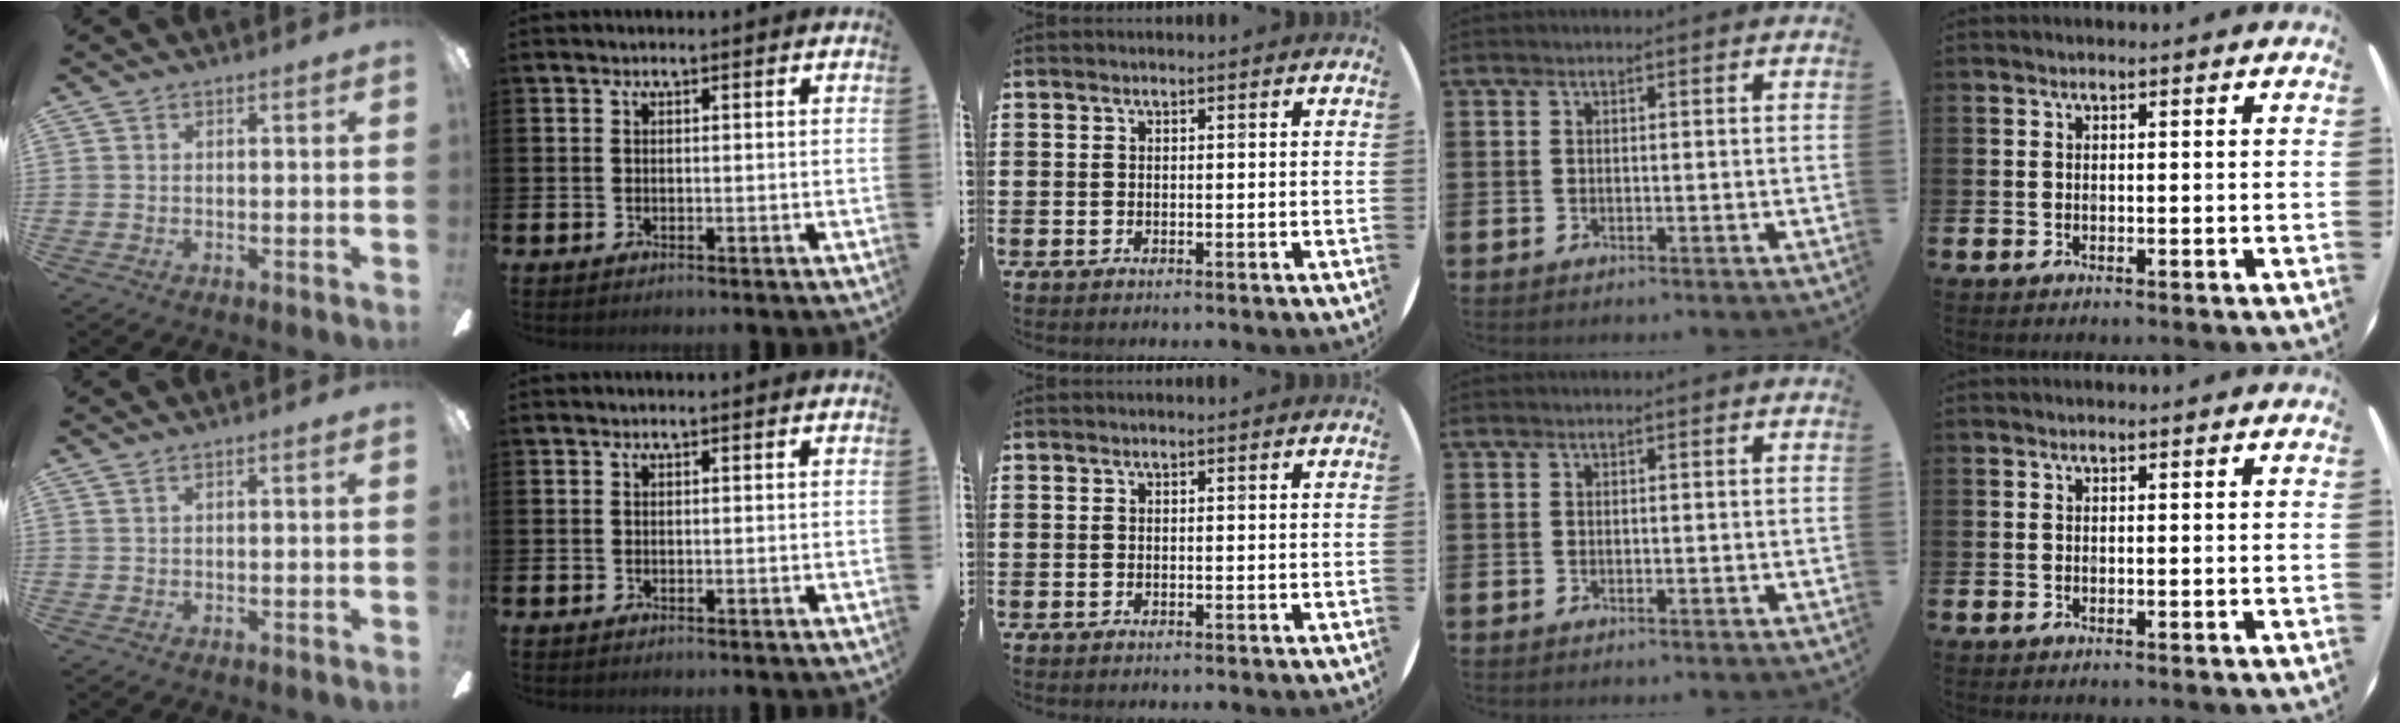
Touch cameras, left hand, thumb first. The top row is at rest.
{"thumb": {"total": 0.8, "force": [0.3, 0.2, 0.7], "torque": [-0.013, 0.002, 0.005]}}